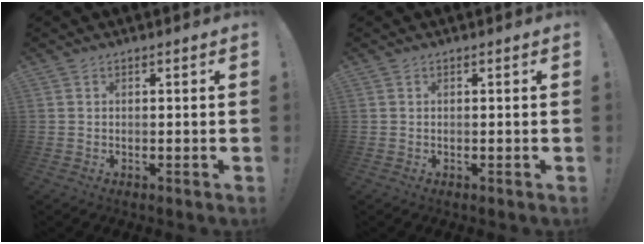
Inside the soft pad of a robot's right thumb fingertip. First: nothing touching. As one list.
[{"total": 0.0}]